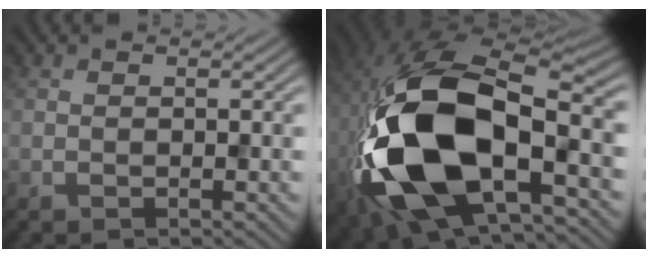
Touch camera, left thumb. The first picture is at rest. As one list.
[{"total": 19.0, "force": [-4.4, 10.0, 15.6], "torque": [-0.345, -0.039, -0.057]}]